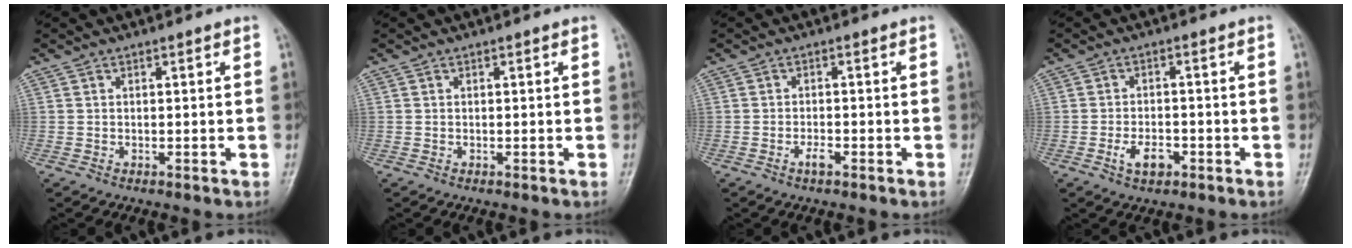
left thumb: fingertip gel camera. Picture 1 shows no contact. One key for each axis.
{"total": 0.0}
{"total": 1.9, "fx": -1.1, "fy": 0.7, "fz": 1.4, "tx": -0.027, "ty": 0.005, "tz": -0.020}
{"total": 4.3, "fx": -1.9, "fy": 2.4, "fz": 3.0, "tx": -0.049, "ty": 0.010, "tz": -0.032}